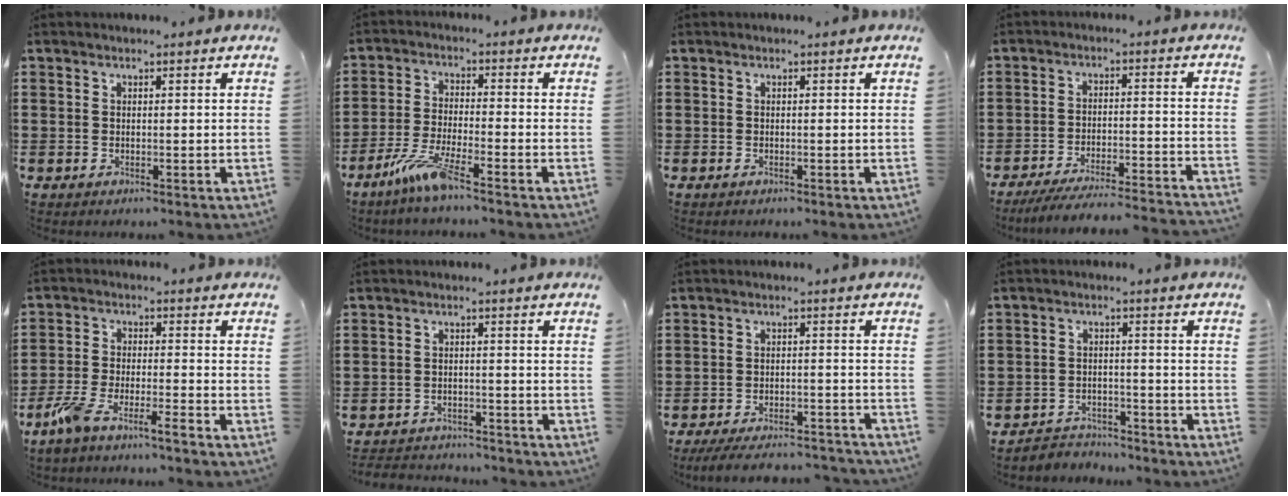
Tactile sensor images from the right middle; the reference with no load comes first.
{"total": 6.5, "force": [-4.5, 0.3, 4.6], "torque": [-0.106, -0.017, -0.088]}
{"total": 0.6, "force": [0.3, -0.5, 0.0], "torque": [0.005, -0.003, 0.007]}
{"total": 5.1, "force": [-4.7, -0.6, 1.9], "torque": [-0.039, -0.015, -0.091]}
{"total": 5.4, "force": [-4.5, 0.2, 3.0], "torque": [-0.085, -0.016, -0.093]}
{"total": 2.2, "force": [-2.2, -0.1, -0.3], "torque": [0.002, -0.002, -0.049]}
{"total": 4.6, "force": [-4.2, -0.2, 1.7], "torque": [-0.026, -0.005, -0.080]}
{"total": 2.9, "force": [-2.8, 0.4, -0.5], "torque": [0.005, 0.002, -0.062]}